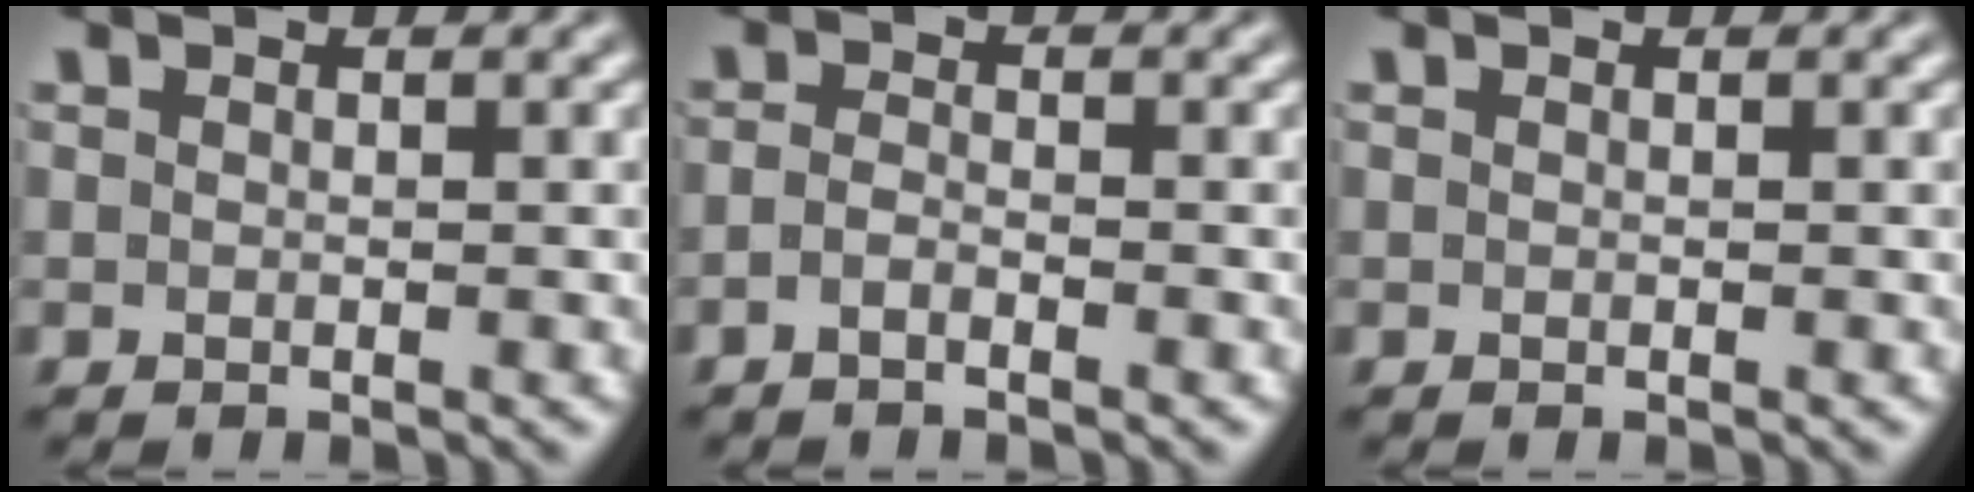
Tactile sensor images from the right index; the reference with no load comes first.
{"total": 1.6, "force": [-1.4, -0.4, 0.6], "torque": [-0.011, -0.009, -0.024]}
{"total": 0.0}